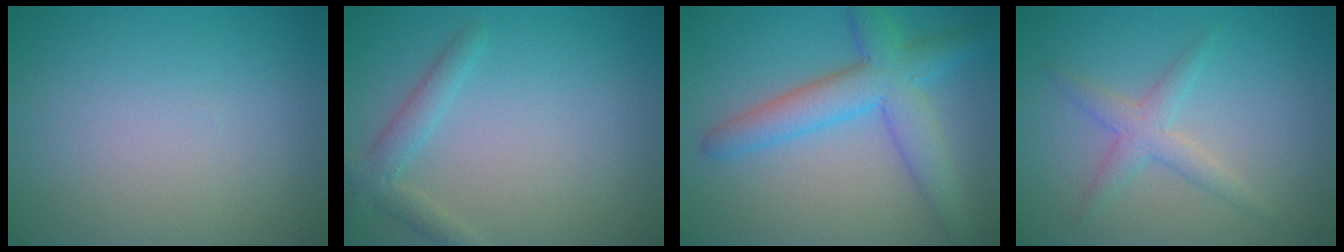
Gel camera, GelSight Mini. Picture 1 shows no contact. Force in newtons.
{"total": 2.3, "press": 2.3, "slide": 0.1}
{"total": 5.9, "press": 5.9, "slide": 0.1}
{"total": 2.4, "press": 2.4, "slide": 0.0}